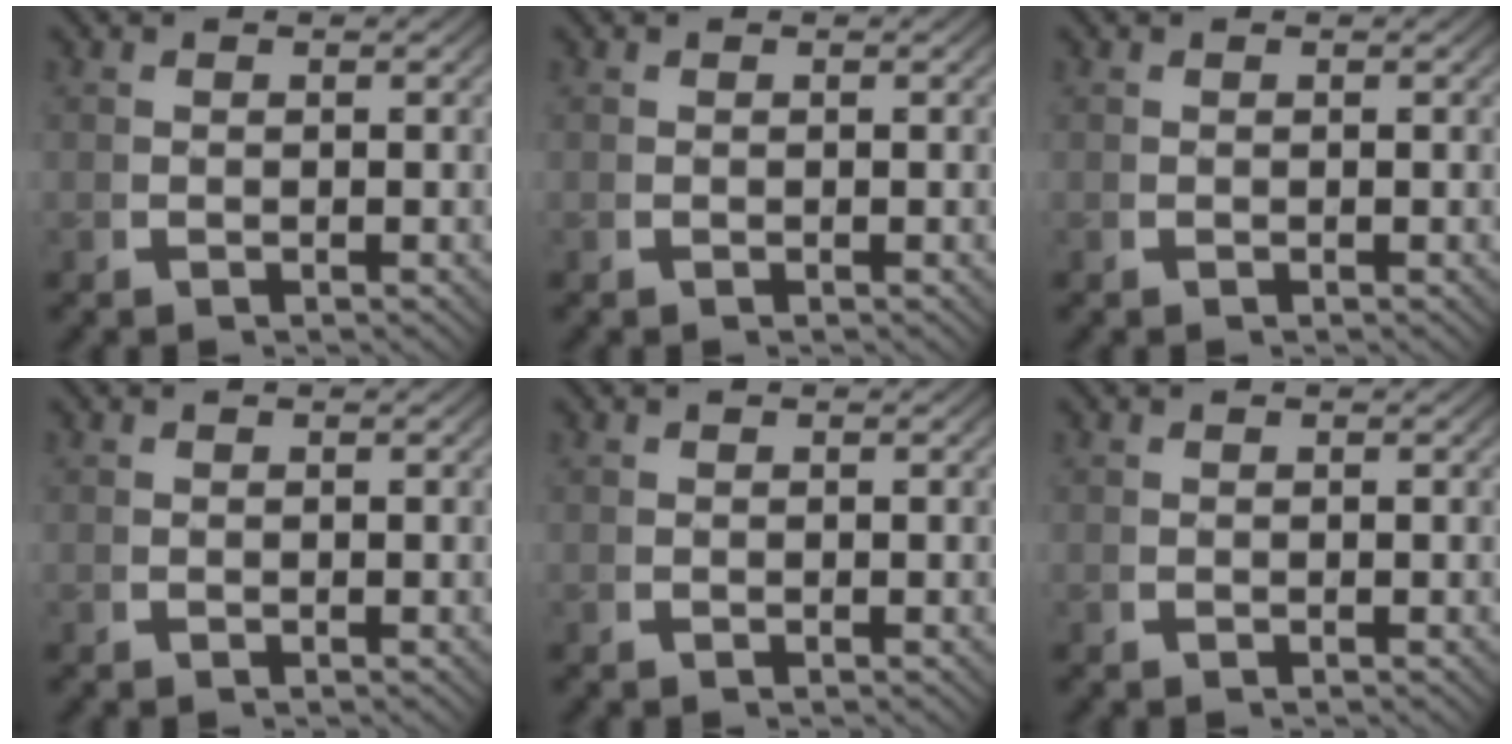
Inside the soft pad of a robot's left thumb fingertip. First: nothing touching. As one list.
[{"total": 0.0}, {"total": 0.0}, {"total": 0.0}, {"total": 0.0}, {"total": 0.0}]